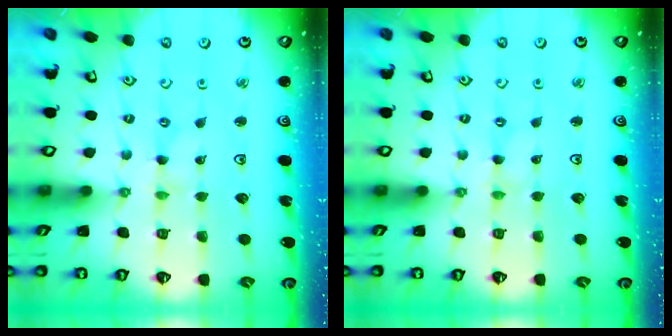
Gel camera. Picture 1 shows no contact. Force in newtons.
{"total": 0.0}